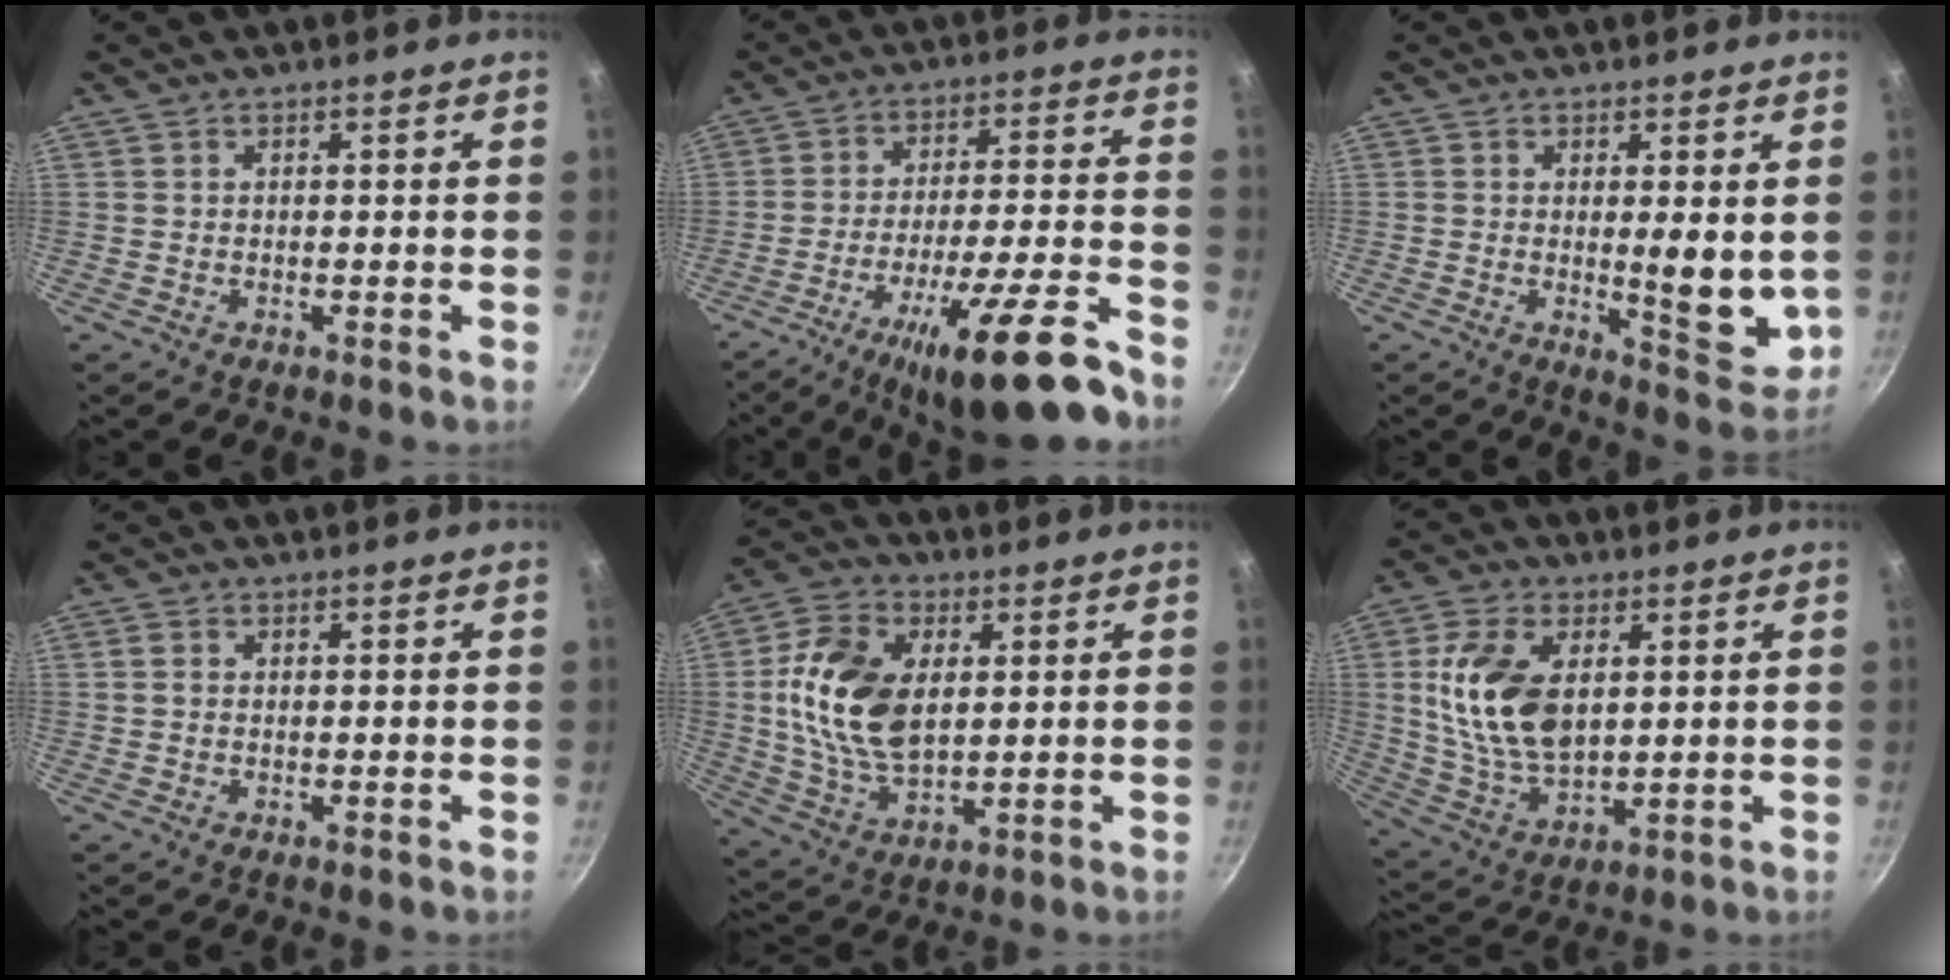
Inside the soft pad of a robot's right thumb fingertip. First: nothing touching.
{"total": 17.9, "force": [-11.9, 2.9, 13.1], "torque": [-0.188, 0.065, -0.182]}
{"total": 8.7, "force": [0.4, 2.5, 8.4], "torque": [-0.105, -0.033, 0.011]}
{"total": 1.3, "force": [0.2, 1.1, 0.7], "torque": [-0.012, 0.003, 0.003]}
{"total": 16.3, "force": [2.5, 10.1, 12.6], "torque": [-0.223, -0.007, 0.049]}
{"total": 15.3, "force": [3.2, 9.1, 11.8], "torque": [-0.209, -0.018, 0.071]}